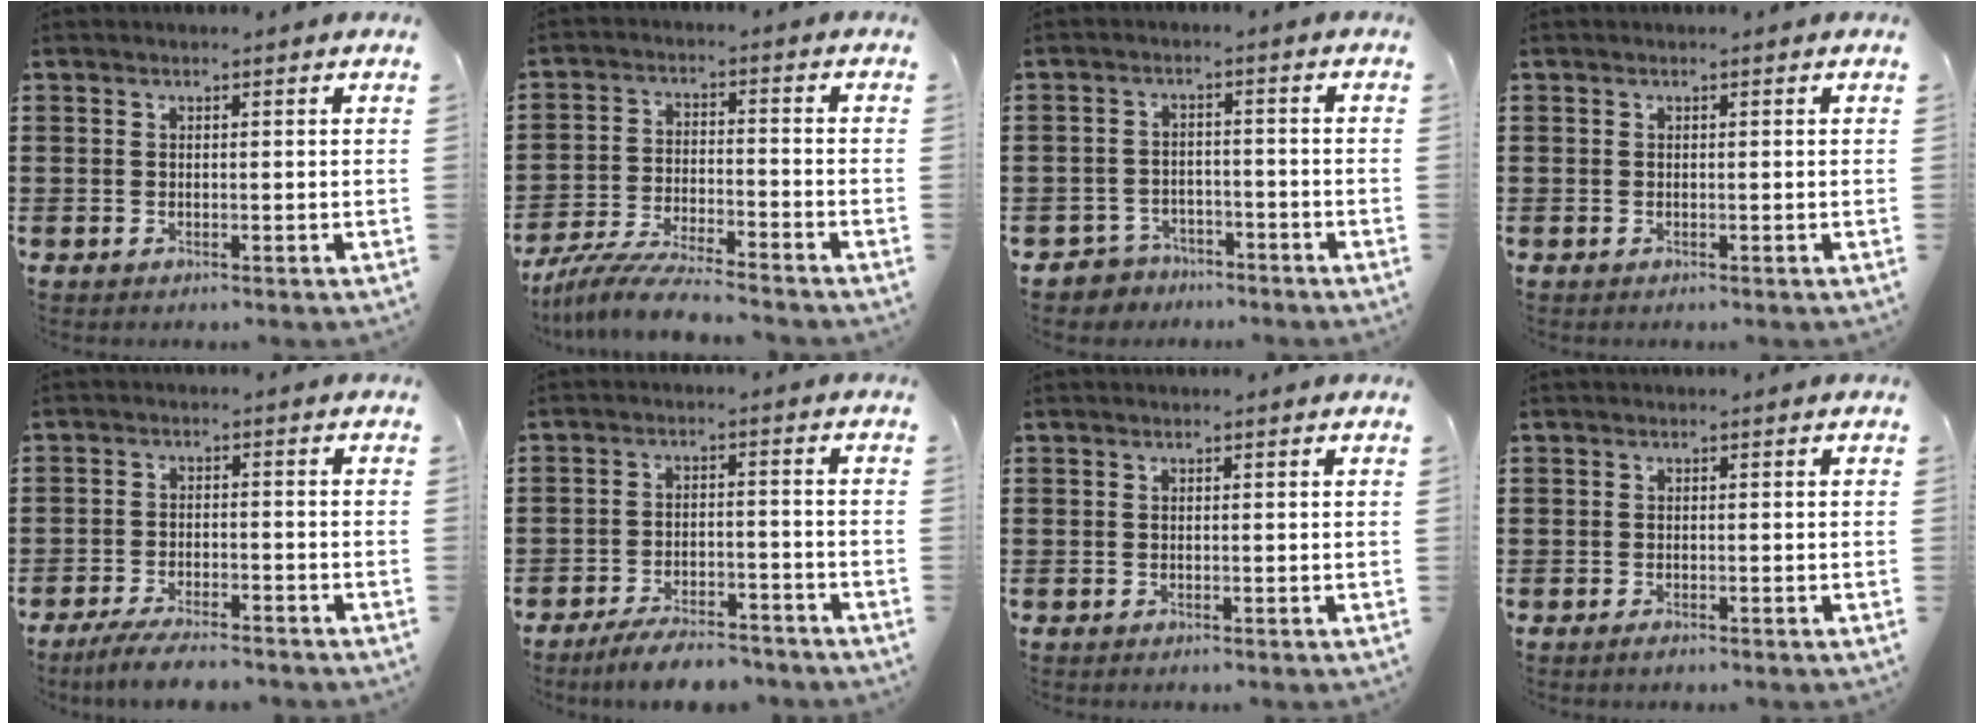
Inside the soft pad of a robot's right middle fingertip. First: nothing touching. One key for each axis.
{"total": 7.5, "fx": -7.0, "fy": 0.2, "fz": 2.5, "tx": -0.058, "ty": -0.005, "tz": -0.139}
{"total": 3.3, "fx": -3.1, "fy": 1.1, "fz": -0.2, "tx": -0.008, "ty": 0.003, "tz": -0.067}
{"total": 0.0}
{"total": 4.4, "fx": -4.1, "fy": 0.5, "fz": 1.6, "tx": -0.032, "ty": -0.001, "tz": -0.081}
{"total": 5.3, "fx": -5.0, "fy": 0.7, "fz": 1.8, "tx": -0.034, "ty": 0.002, "tz": -0.098}
{"total": 0.0}
{"total": 0.5, "fx": -0.4, "fy": 0.2, "fz": 0.3, "tx": -0.009, "ty": -0.005, "tz": -0.006}